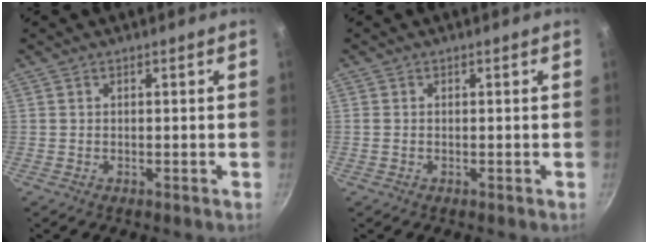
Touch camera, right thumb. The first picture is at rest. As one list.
[{"total": 0.6, "force": [0.0, 0.4, 0.5], "torque": [-0.010, 0.002, -0.001]}]